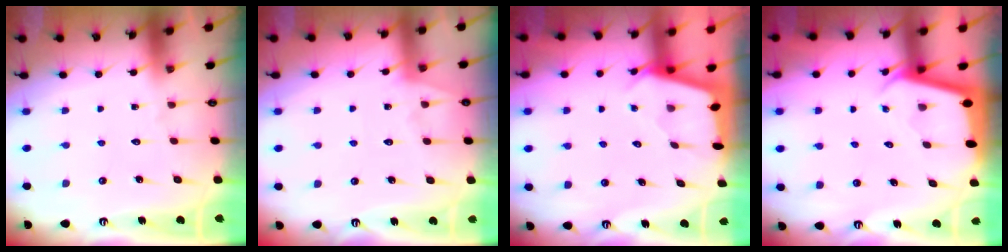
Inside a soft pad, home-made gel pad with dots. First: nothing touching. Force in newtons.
{"total": 5.7, "press": 5.7, "slide": 0.5}
{"total": 2.5, "press": 2.5, "slide": 0.3}
{"total": 1.9, "press": 1.9, "slide": 0.1}